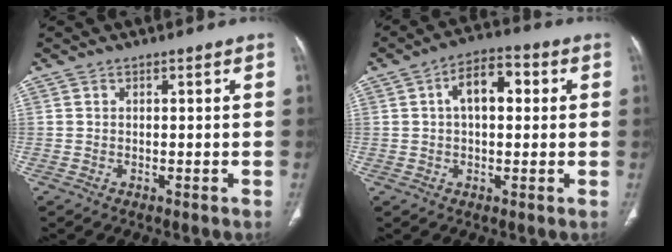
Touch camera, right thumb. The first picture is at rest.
{"total": 8.3, "force": [1.7, 4.6, 6.7], "torque": [-0.092, 0.021, 0.019]}